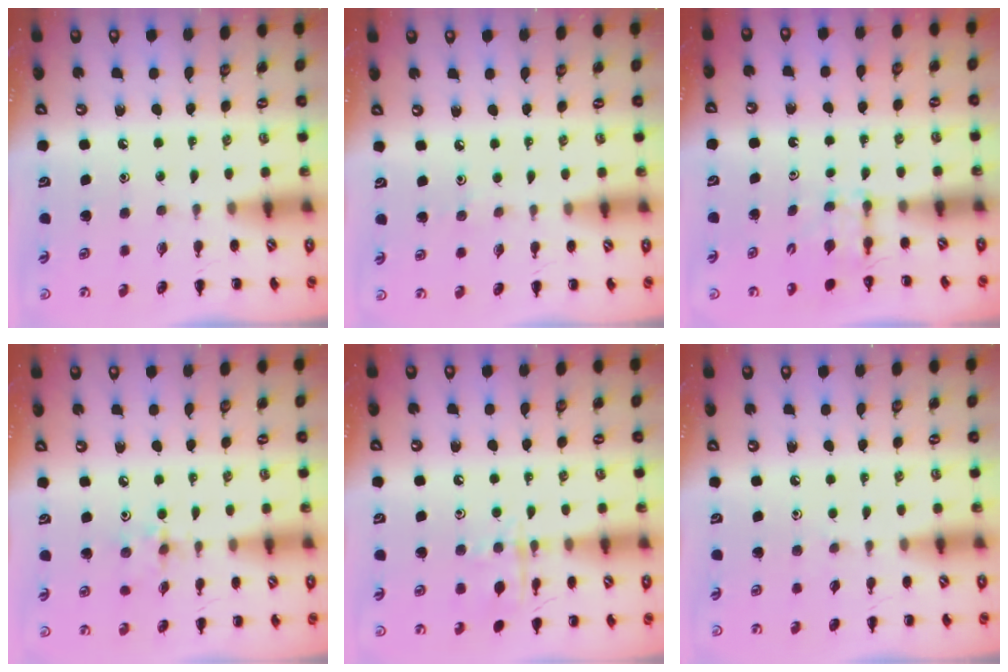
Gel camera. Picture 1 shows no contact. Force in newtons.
{"total": 2.4, "press": 2.2, "slide": 1.0}
{"total": 2.7, "press": 2.5, "slide": 1.1}
{"total": 2.9, "press": 2.9, "slide": 0.5}
{"total": 9.6, "press": 9.6, "slide": 0.7}
{"total": 2.9, "press": 2.7, "slide": 1.1}